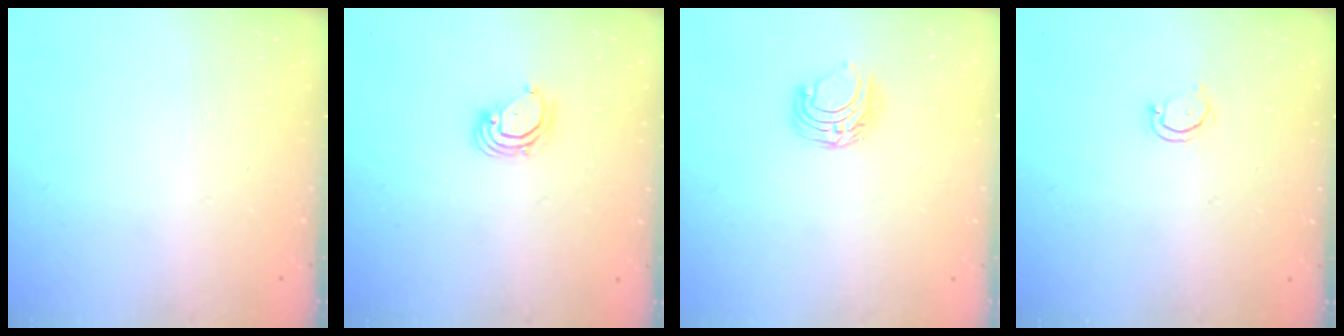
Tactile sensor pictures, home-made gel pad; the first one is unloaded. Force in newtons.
{"total": 4.3, "press": 4.3, "slide": 0.2}
{"total": 6.7, "press": 6.7, "slide": 0.7}
{"total": 2.7, "press": 2.7, "slide": 0.3}